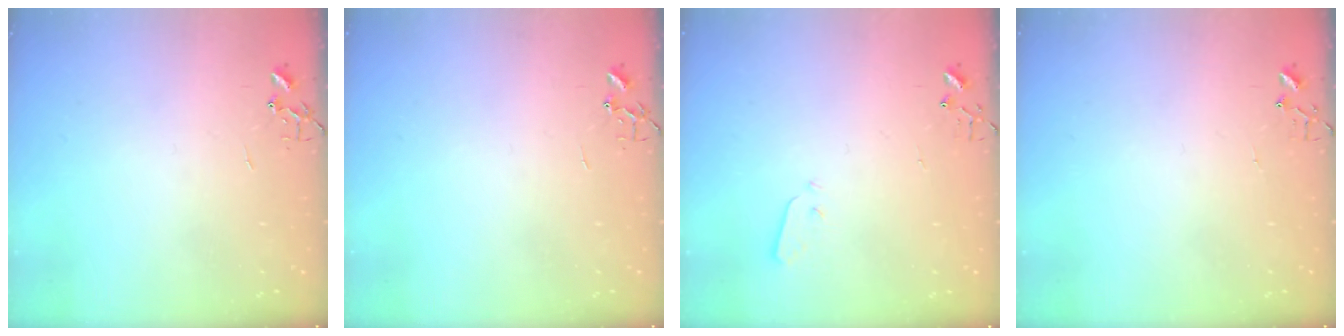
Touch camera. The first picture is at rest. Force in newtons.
{"total": 0.0}
{"total": 2.9, "press": 2.9, "slide": 0.4}
{"total": 3.6, "press": 3.6, "slide": 0.4}